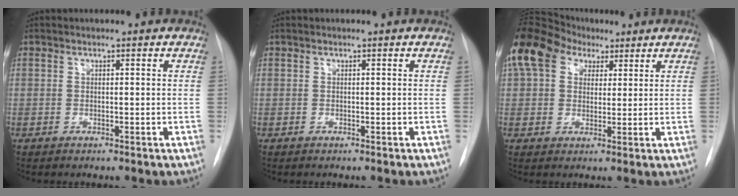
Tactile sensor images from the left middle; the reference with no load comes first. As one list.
[{"total": 0.0}, {"total": 16.9, "force": [9.0, 11.2, 8.9], "torque": [-0.229, 0.079, 0.163]}]